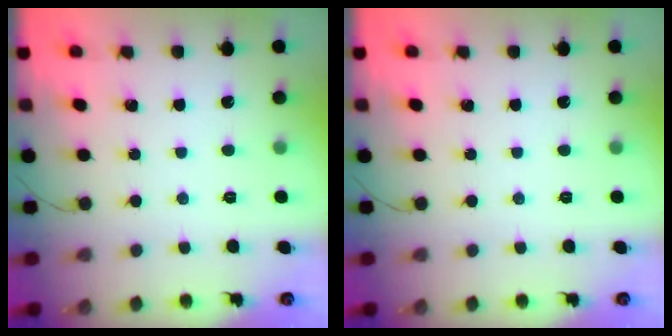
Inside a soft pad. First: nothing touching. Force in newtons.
{"total": 0.0}